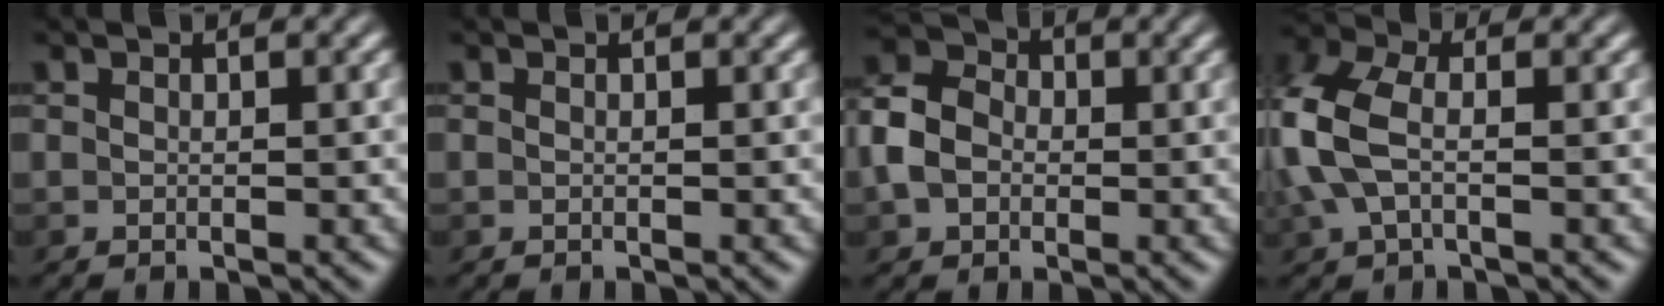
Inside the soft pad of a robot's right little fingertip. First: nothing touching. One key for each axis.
{"total": 0.0}
{"total": 4.9, "fx": -0.7, "fy": 3.8, "fz": 2.9, "tx": -0.071, "ty": 0.011, "tz": -0.018}
{"total": 6.5, "fx": -0.3, "fy": 4.0, "fz": 5.1, "tx": -0.156, "ty": 0.010, "tz": -0.011}